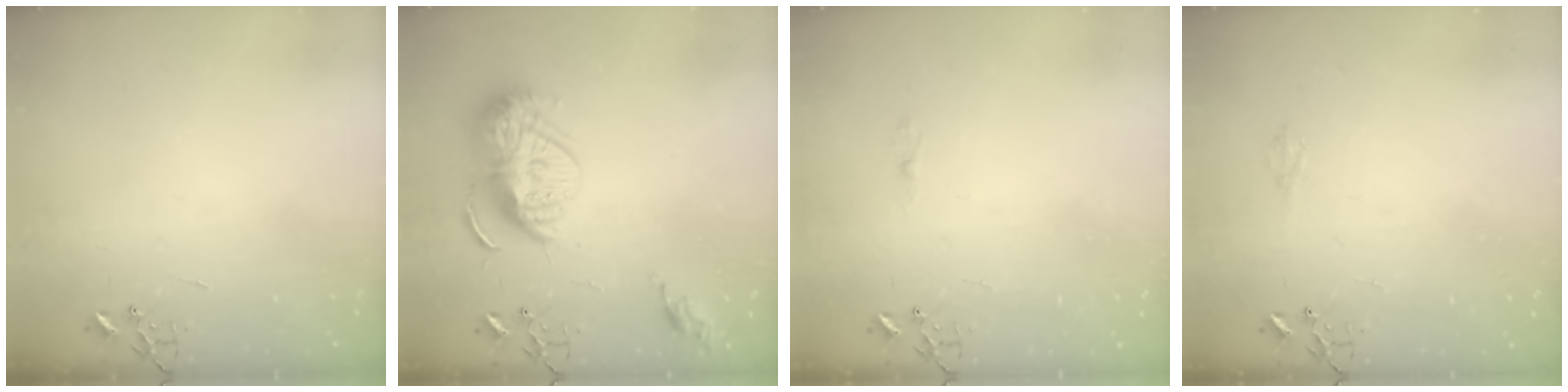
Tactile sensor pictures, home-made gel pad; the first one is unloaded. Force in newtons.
{"total": 15.5, "press": 15.4, "slide": 1.4}
{"total": 2.5, "press": 2.5, "slide": 0.3}
{"total": 3.8, "press": 3.8, "slide": 0.5}